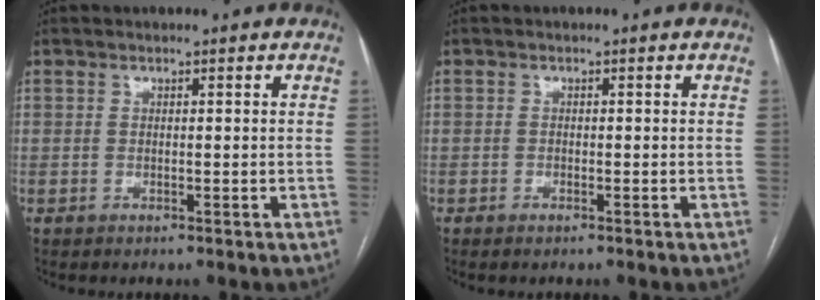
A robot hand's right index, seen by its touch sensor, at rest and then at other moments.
{"total": 0.7, "force": [-0.6, 0.2, 0.4], "torque": [-0.010, -0.001, -0.008]}